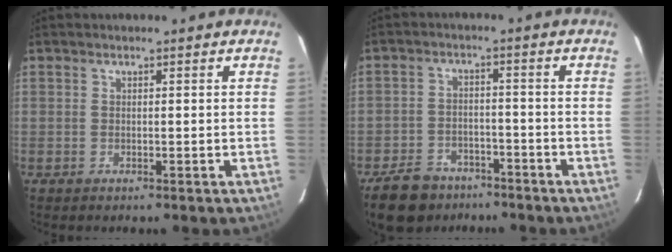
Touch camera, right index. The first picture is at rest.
{"total": 8.5, "force": [-6.3, 5.1, 2.6], "torque": [-0.059, -0.002, -0.101]}